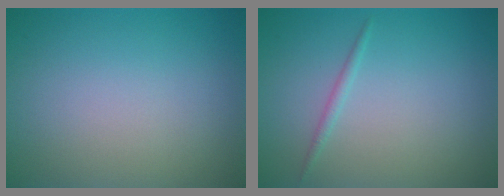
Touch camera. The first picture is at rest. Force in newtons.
{"total": 0.8, "press": 0.8, "slide": 0.0}